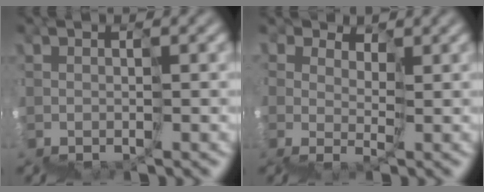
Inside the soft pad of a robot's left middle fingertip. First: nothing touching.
{"total": 2.8, "force": [2.3, 1.5, 0.3], "torque": [0.006, 0.012, 0.051]}